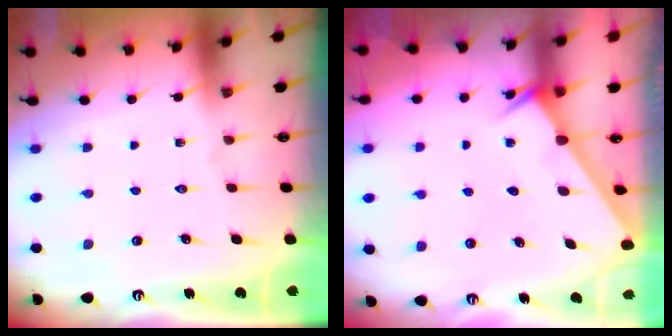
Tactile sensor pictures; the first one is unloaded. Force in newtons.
{"total": 2.1, "press": 2.1, "slide": 0.1}